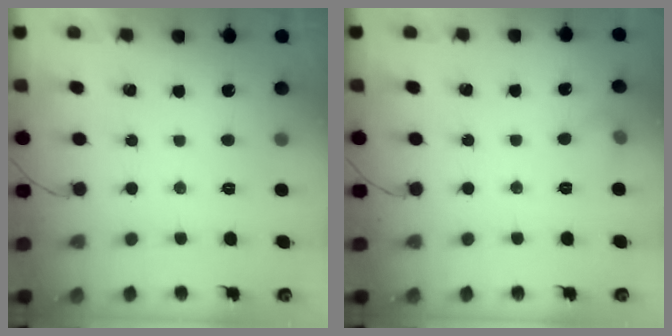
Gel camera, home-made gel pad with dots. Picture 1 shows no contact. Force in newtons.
{"total": 7.7, "press": 4.5, "slide": 6.3}